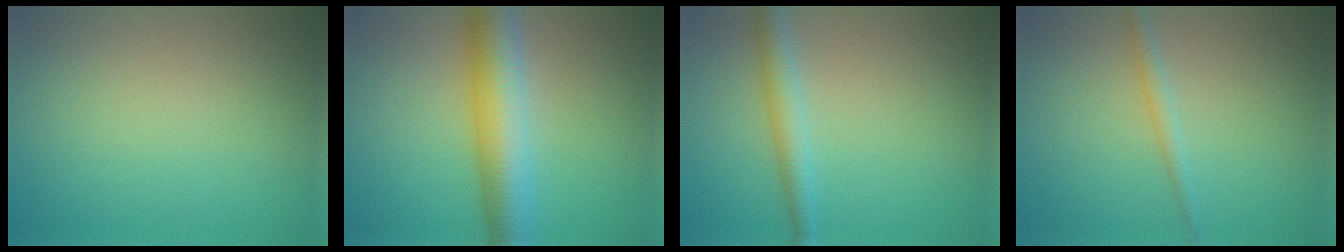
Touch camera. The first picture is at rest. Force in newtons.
{"total": 7.5, "press": 7.5, "slide": 0.1}
{"total": 2.8, "press": 2.8, "slide": 0.1}
{"total": 1.4, "press": 1.4, "slide": 0.1}